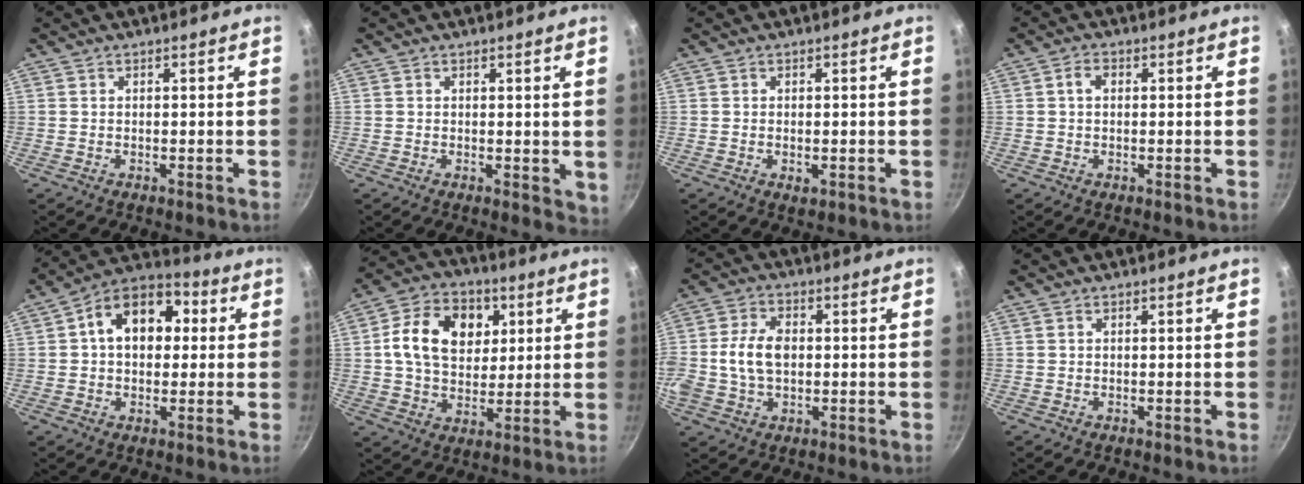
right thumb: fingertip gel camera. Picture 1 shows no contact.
{"total": 3.0, "force": [0.8, 1.8, 2.3], "torque": [-0.023, -0.003, 0.013]}
{"total": 1.6, "force": [-0.3, 0.9, 1.3], "torque": [-0.021, -0.003, -0.004]}
{"total": 2.2, "force": [0.3, 1.6, 1.6], "torque": [-0.026, 0.005, 0.003]}
{"total": 14.1, "force": [2.4, 9.9, 9.7], "torque": [-0.108, 0.029, 0.018]}
{"total": 15.5, "force": [4.0, 11.4, 9.7], "torque": [-0.137, 0.002, 0.057]}
{"total": 10.0, "force": [-0.1, 6.8, 7.3], "torque": [-0.137, 0.021, -0.009]}
{"total": 0.0}